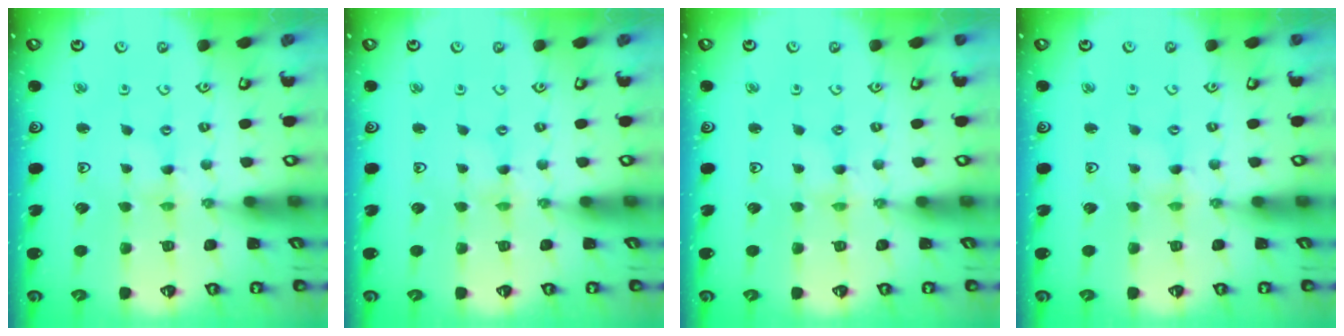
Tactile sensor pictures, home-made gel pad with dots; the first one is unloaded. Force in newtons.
{"total": 0.0}
{"total": 0.0}
{"total": 0.6, "press": 0.6, "slide": 0.1}